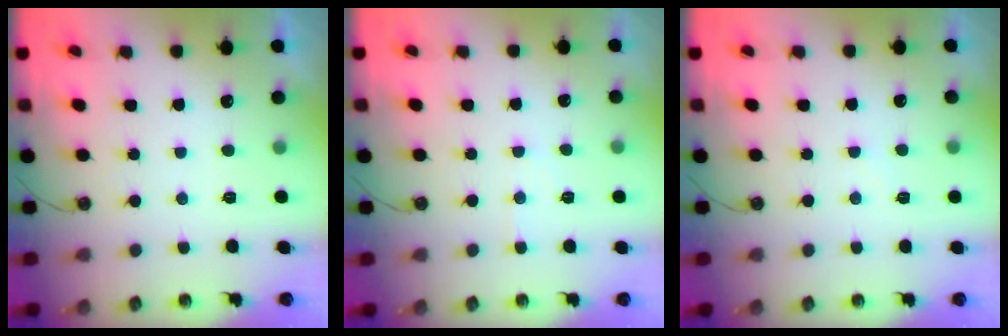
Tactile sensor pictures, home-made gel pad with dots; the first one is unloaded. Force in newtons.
{"total": 4.4, "press": 4.3, "slide": 0.5}
{"total": 3.2, "press": 3.2, "slide": 0.5}